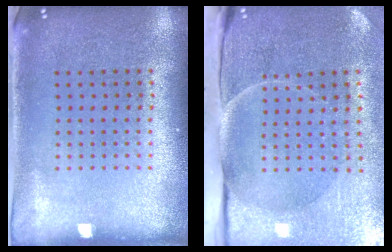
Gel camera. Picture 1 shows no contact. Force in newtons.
{"total": 4.9, "press": 3.9, "slide": 2.9}